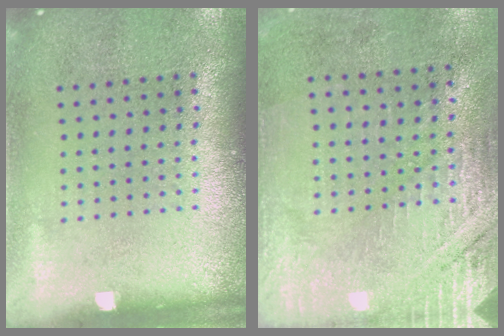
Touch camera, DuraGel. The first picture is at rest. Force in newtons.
{"total": 2.8, "press": 2.6, "slide": 0.9}